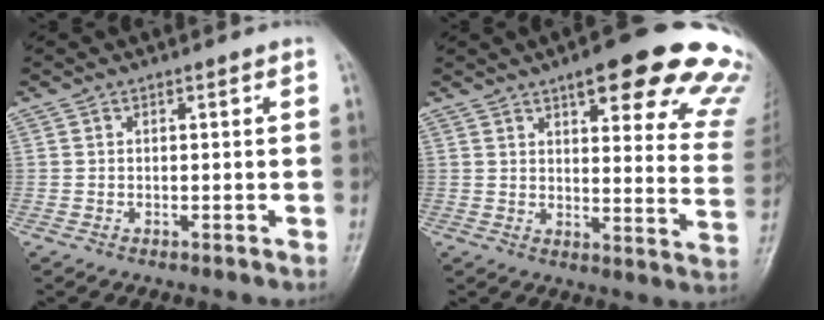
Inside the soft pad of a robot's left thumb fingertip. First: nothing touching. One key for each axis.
{"total": 23.8, "fx": 16.3, "fy": 6.6, "fz": 16.0, "tx": -0.155, "ty": -0.062, "tz": 0.181}